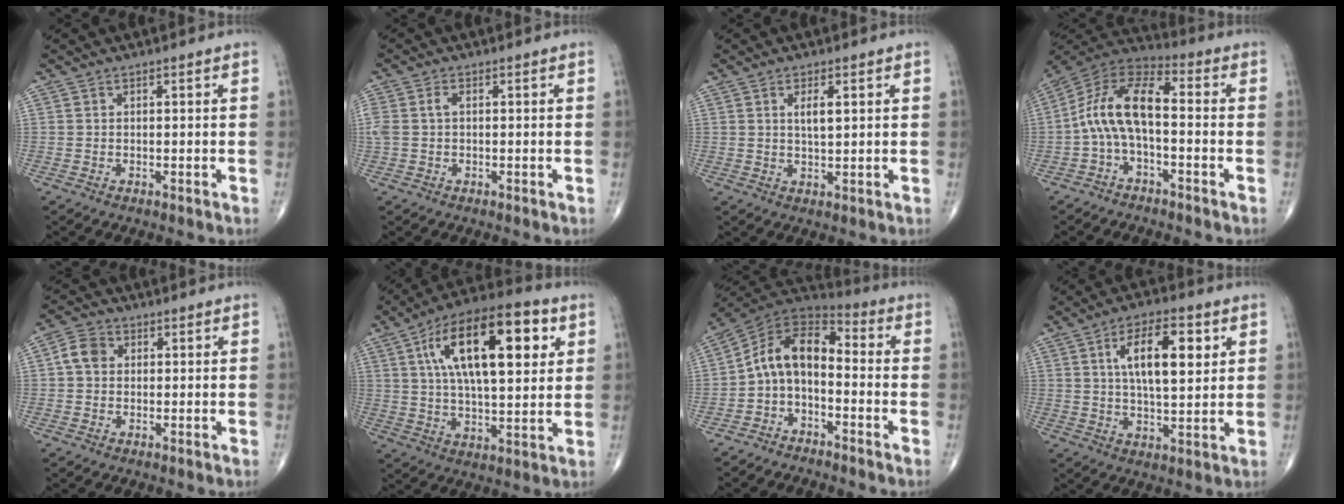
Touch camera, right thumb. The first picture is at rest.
{"total": 3.5, "force": [0.4, 2.2, 2.7], "torque": [-0.080, 0.016, 0.008]}
{"total": 3.5, "force": [1.3, 1.1, 3.1], "torque": [-0.052, -0.007, 0.021]}
{"total": 12.1, "force": [-1.5, 5.6, 10.6], "torque": [-0.199, 0.050, -0.041]}
{"total": 4.3, "force": [0.5, 3.5, 2.4], "torque": [-0.040, 0.011, 0.003]}
{"total": 21.6, "force": [7.0, 8.8, 18.4], "torque": [-0.288, 0.002, 0.108]}
{"total": 10.7, "force": [-2.2, 6.5, 8.3], "torque": [-0.130, 0.071, -0.056]}
{"total": 12.4, "force": [3.8, 4.9, 10.7], "torque": [-0.161, -0.008, 0.064]}